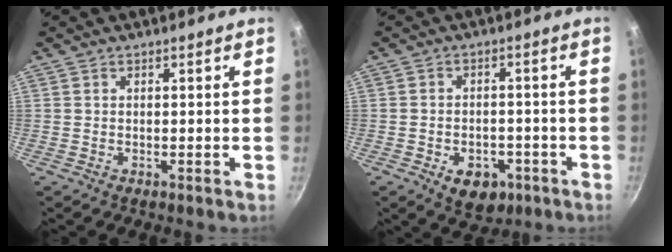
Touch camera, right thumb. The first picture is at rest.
{"total": 7.1, "force": [-3.3, 4.7, 4.2], "torque": [-0.044, 0.016, -0.041]}